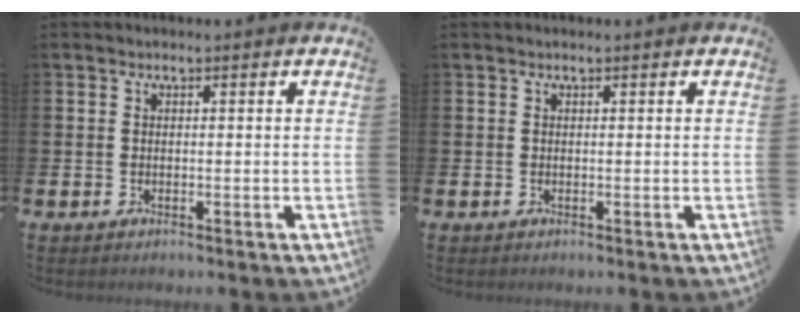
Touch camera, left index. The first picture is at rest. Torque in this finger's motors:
{"motor_torque": [0.66, -1.08, 0.04, 0.01]}